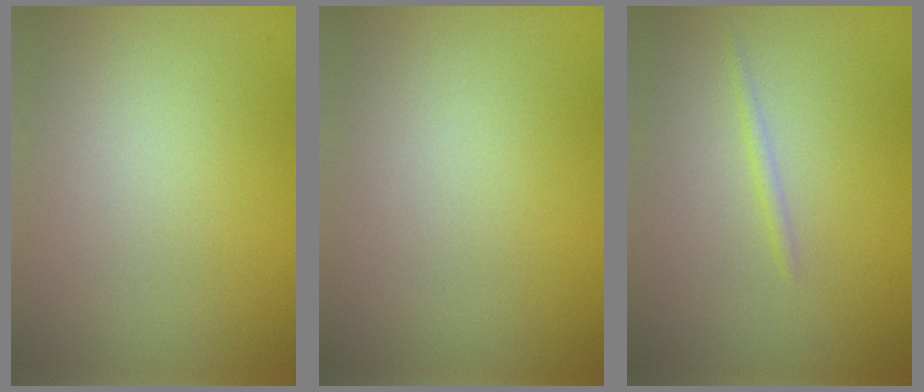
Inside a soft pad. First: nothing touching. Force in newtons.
{"total": 0.0}
{"total": 0.8, "press": 0.8, "slide": 0.0}